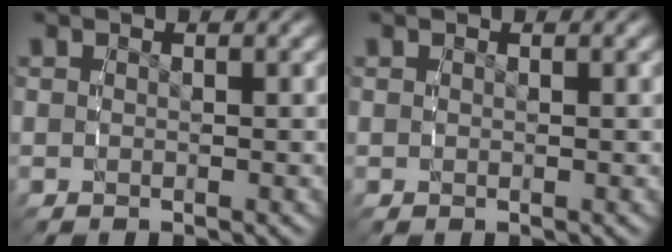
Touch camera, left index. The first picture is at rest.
{"total": 0.0}